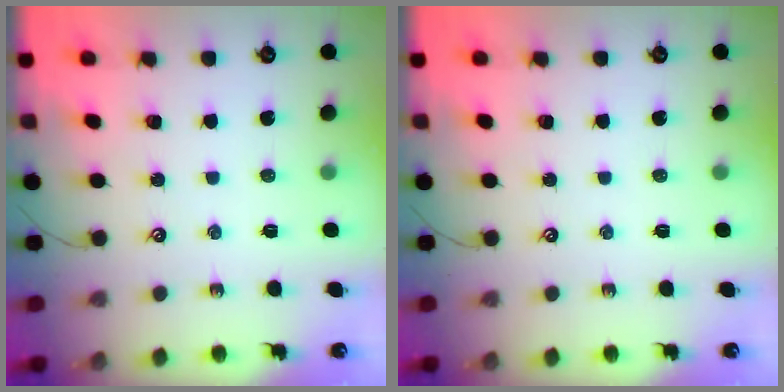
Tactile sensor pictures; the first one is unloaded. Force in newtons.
{"total": 0.0}